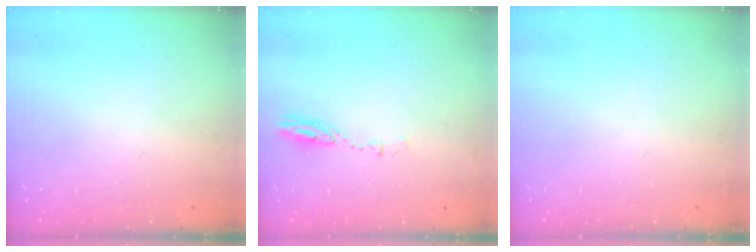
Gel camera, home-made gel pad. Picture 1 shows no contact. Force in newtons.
{"total": 4.0, "press": 4.0, "slide": 0.3}
{"total": 2.8, "press": 2.2, "slide": 1.7}